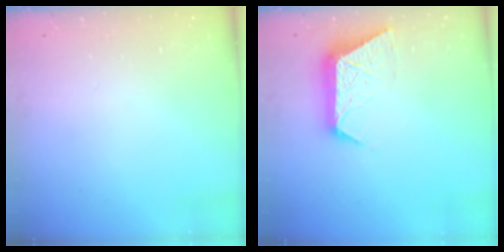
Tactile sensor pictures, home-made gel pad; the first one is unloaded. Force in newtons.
{"total": 9.5, "press": 9.5, "slide": 0.2}